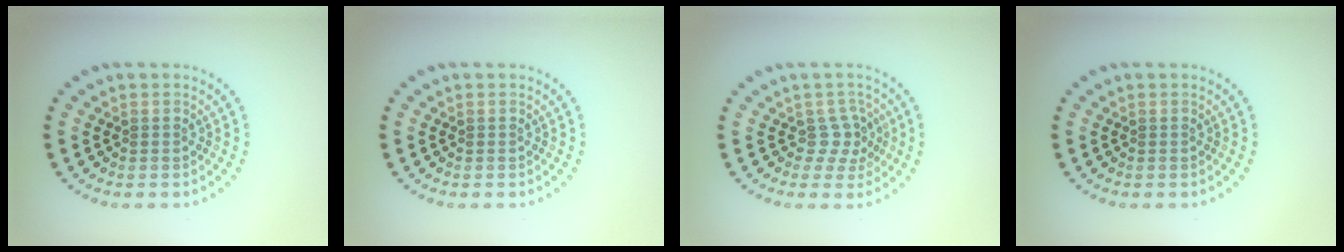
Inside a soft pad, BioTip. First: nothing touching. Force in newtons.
{"total": 0.0}
{"total": 2.1, "press": 1.5, "slide": 1.5}
{"total": 0.0}